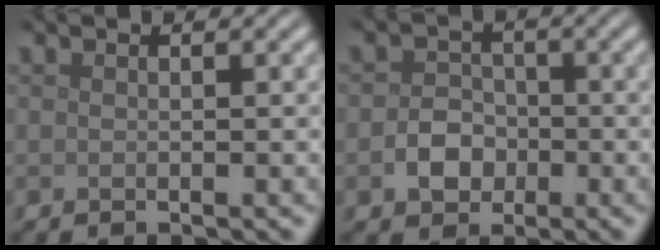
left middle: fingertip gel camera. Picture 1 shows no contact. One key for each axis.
{"total": 2.8, "fx": -1.0, "fy": 2.3, "fz": 1.2, "tx": -0.014, "ty": 0.002, "tz": -0.021}